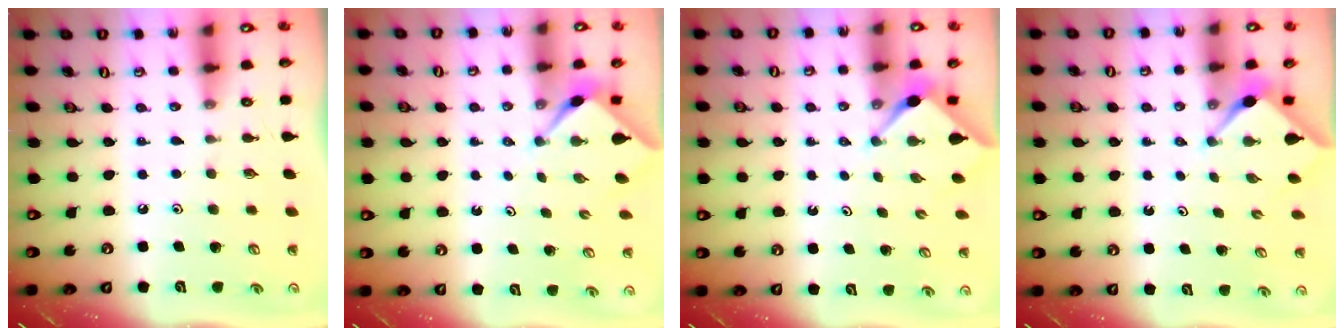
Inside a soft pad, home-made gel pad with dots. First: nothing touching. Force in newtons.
{"total": 2.3, "press": 2.2, "slide": 0.3}
{"total": 3.0, "press": 2.9, "slide": 0.3}
{"total": 3.0, "press": 3.0, "slide": 0.2}